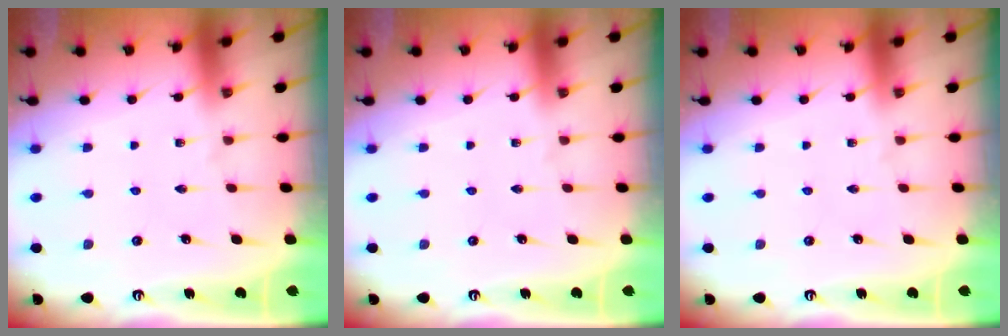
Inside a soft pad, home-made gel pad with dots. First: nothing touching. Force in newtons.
{"total": 0.0}
{"total": 0.0}